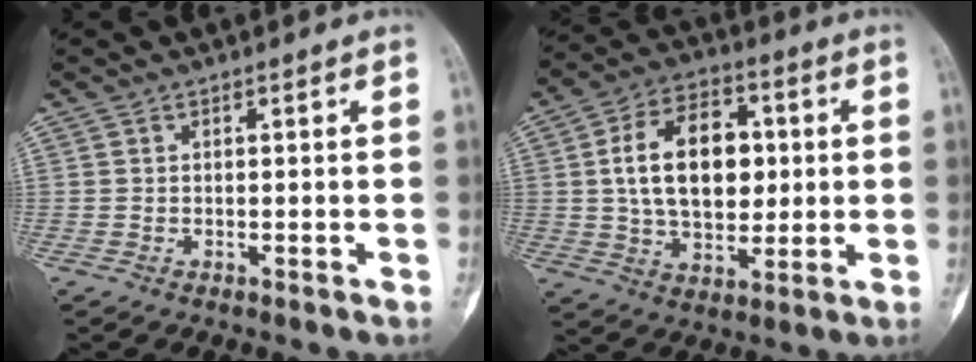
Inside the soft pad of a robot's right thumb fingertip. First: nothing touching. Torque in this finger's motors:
{"motor_torque": [1.19, 2.98, 0.83, -0.55, 0.52]}